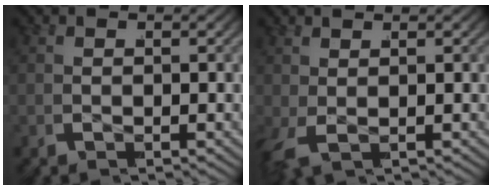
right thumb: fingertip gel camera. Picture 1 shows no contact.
{"total": 1.3, "force": [-0.3, 0.8, 1.0], "torque": [-0.026, -0.007, -0.001]}